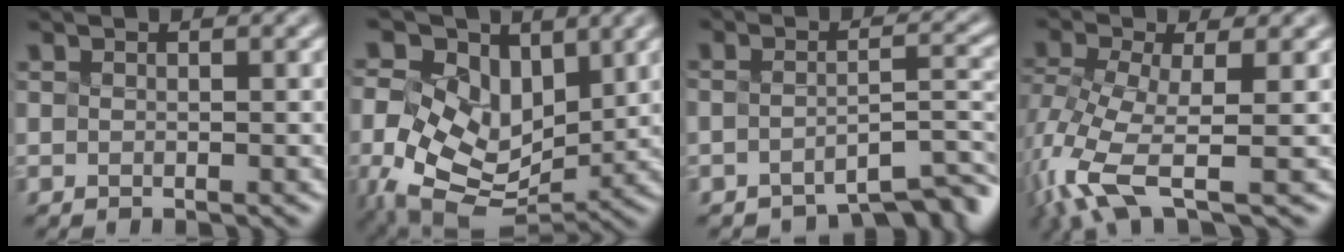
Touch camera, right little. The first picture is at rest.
{"total": 7.9, "force": [-0.1, 5.6, 5.6], "torque": [-0.124, -0.015, 0.036]}
{"total": 4.8, "force": [-4.6, -0.2, 1.6], "torque": [-0.026, -0.007, -0.037]}
{"total": 5.8, "force": [-4.4, 0.5, 3.7], "torque": [-0.119, -0.024, -0.060]}